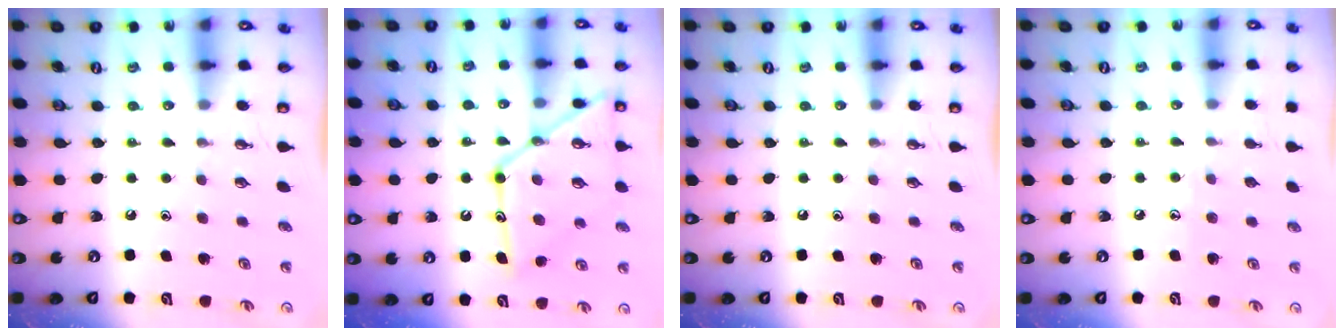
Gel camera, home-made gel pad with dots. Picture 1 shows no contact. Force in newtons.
{"total": 17.1, "press": 17.0, "slide": 1.4}
{"total": 0.0}
{"total": 4.4, "press": 4.4, "slide": 0.5}